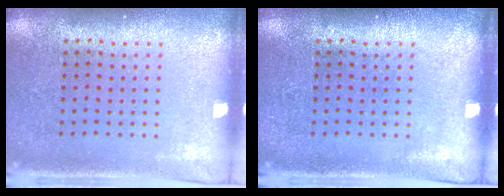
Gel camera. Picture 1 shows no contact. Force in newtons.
{"total": 0.0}